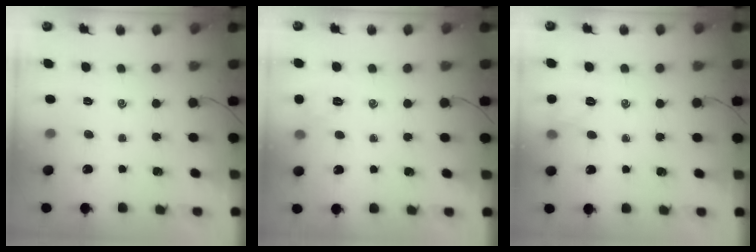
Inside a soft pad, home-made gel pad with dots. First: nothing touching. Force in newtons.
{"total": 5.1, "press": 4.9, "slide": 1.5}
{"total": 6.0, "press": 5.7, "slide": 1.8}